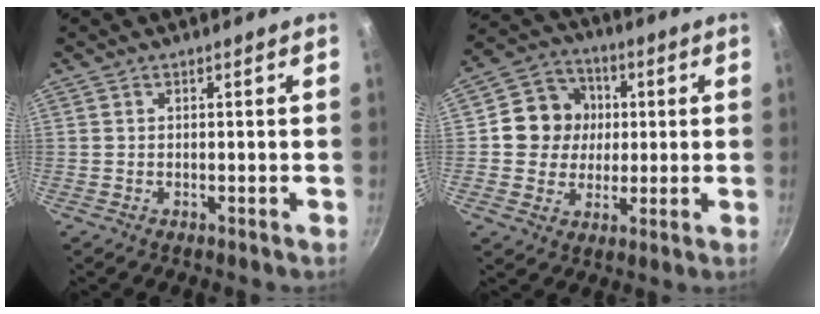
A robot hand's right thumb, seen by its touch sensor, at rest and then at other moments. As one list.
[{"total": 11.0, "force": [1.3, 10.2, 3.9], "torque": [-0.030, 0.014, 0.012]}]